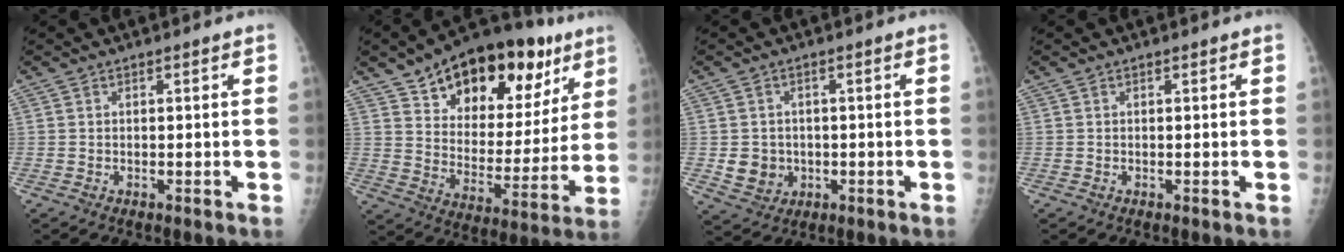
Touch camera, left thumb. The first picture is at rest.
{"total": 26.8, "force": [15.1, 14.1, 17.0], "torque": [-0.220, -0.023, 0.236]}
{"total": 5.3, "force": [-0.5, 4.8, 2.0], "torque": [-0.012, 0.003, 0.003]}
{"total": 0.0}